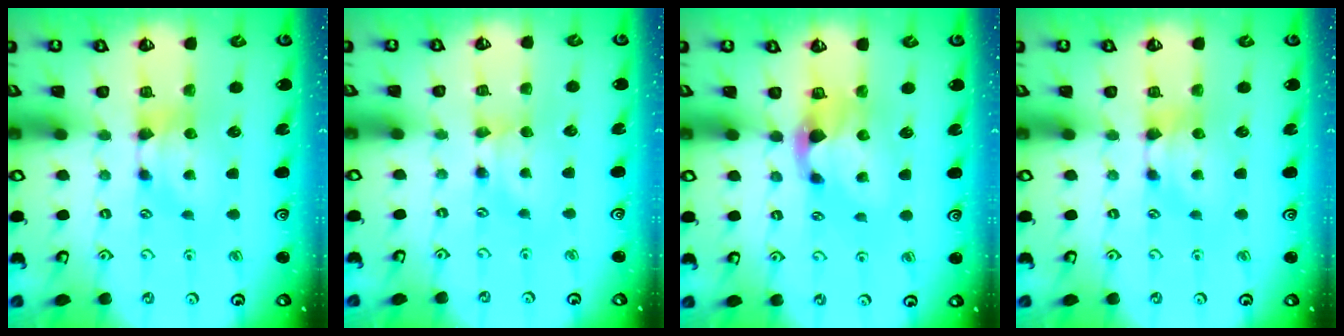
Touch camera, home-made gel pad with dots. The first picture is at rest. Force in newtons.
{"total": 0.0}
{"total": 2.3, "press": 1.9, "slide": 1.2}
{"total": 0.0}